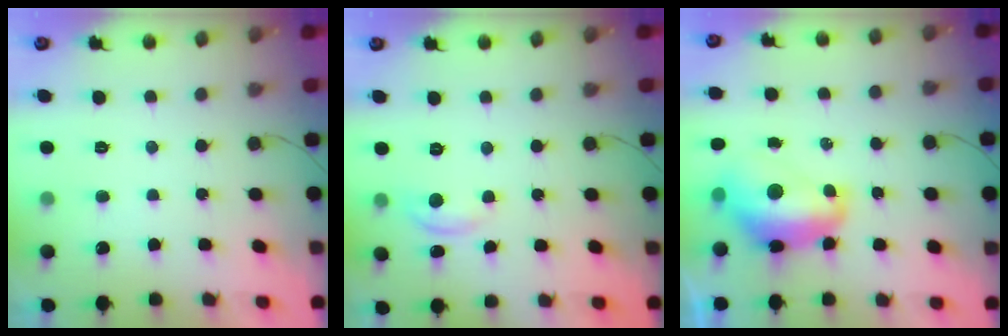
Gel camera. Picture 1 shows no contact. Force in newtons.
{"total": 4.3, "press": 4.2, "slide": 0.2}
{"total": 12.7, "press": 12.7, "slide": 1.1}